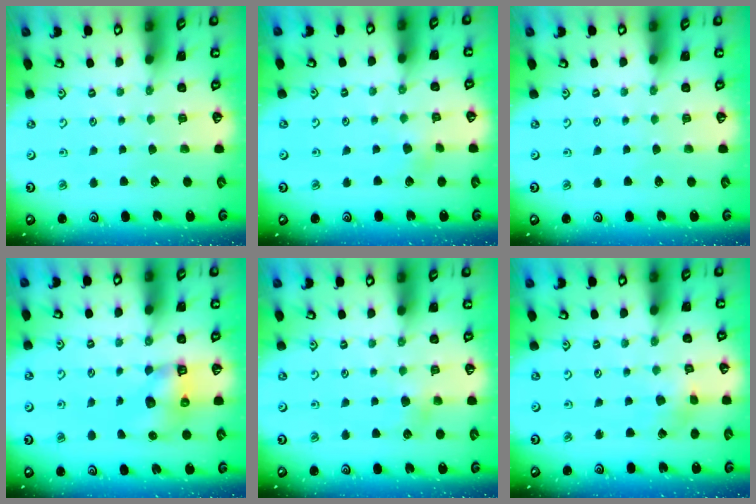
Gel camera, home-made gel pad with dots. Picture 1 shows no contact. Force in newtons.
{"total": 1.3, "press": 1.3, "slide": 0.2}
{"total": 0.0}
{"total": 6.3, "press": 6.2, "slide": 0.9}
{"total": 4.5, "press": 4.5, "slide": 0.4}
{"total": 2.3, "press": 2.2, "slide": 0.4}